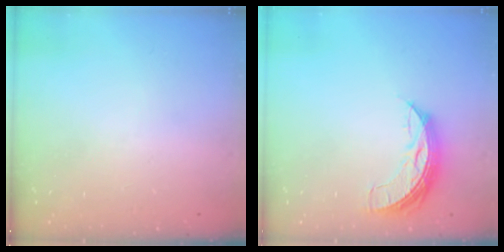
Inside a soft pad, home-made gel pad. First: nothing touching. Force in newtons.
{"total": 7.0, "press": 7.0, "slide": 0.7}